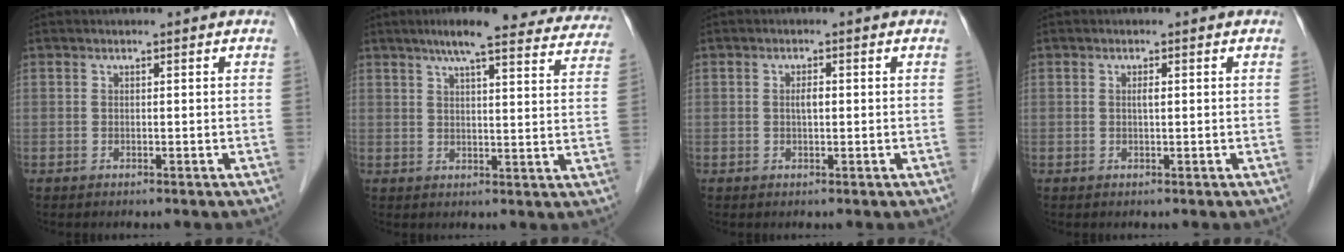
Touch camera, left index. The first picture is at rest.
{"total": 20.5, "force": [17.8, 3.0, 9.7], "torque": [-0.121, 0.001, 0.207]}
{"total": 1.5, "force": [0.0, 0.5, 1.4], "torque": [-0.027, 0.003, 0.001]}
{"total": 0.8, "force": [0.1, 0.1, 0.8], "torque": [-0.016, 0.000, 0.001]}